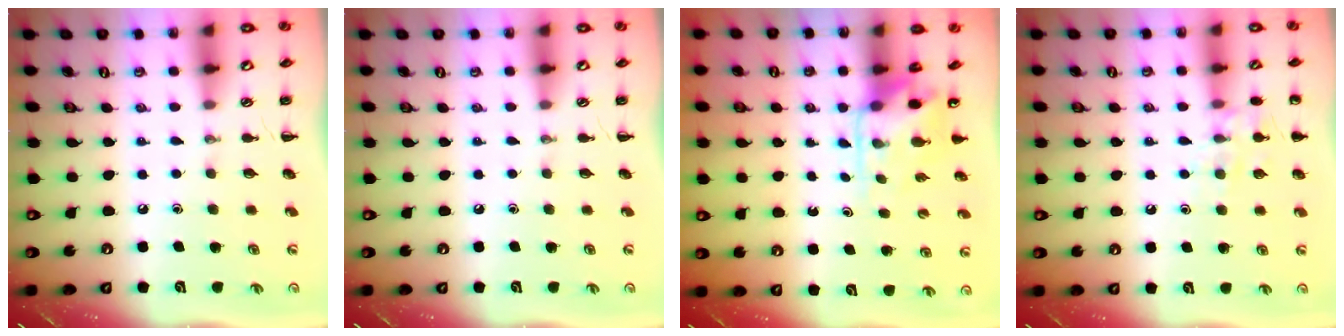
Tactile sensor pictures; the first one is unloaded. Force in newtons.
{"total": 0.0}
{"total": 4.3, "press": 4.2, "slide": 1.0}
{"total": 9.2, "press": 9.1, "slide": 1.1}